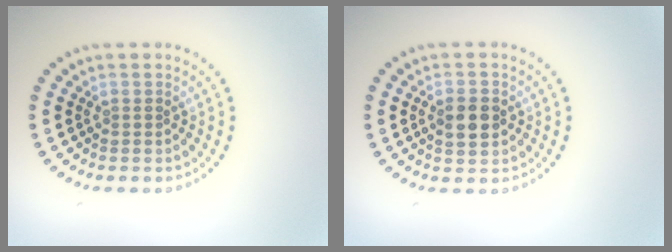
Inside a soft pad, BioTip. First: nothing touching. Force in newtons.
{"total": 2.8, "press": 2.8, "slide": 0.2}